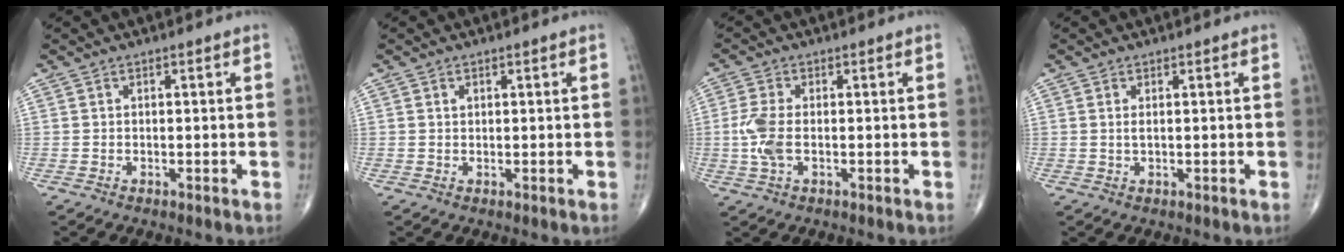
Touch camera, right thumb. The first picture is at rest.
{"total": 0.9, "force": [0.4, 0.7, 0.5], "torque": [-0.004, -0.001, 0.008]}
{"total": 5.3, "force": [-0.6, 2.6, 4.6], "torque": [-0.120, 0.001, -0.016]}
{"total": 0.9, "force": [0.2, 0.3, 0.8], "torque": [-0.016, -0.001, 0.005]}